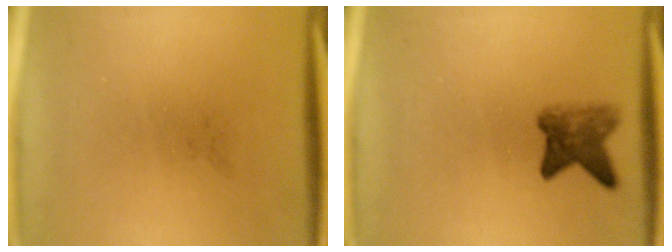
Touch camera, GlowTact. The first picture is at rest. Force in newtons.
{"total": 4.2}